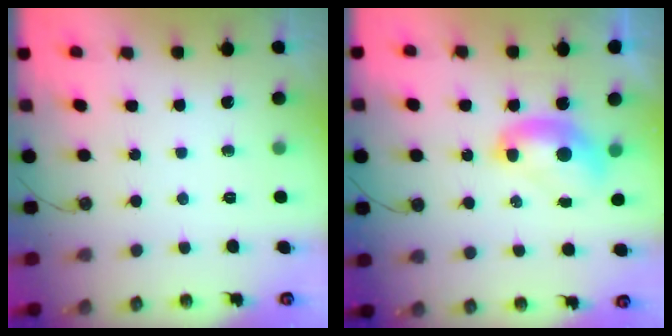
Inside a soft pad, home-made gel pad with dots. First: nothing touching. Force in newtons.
{"total": 2.0, "press": 2.0, "slide": 0.2}